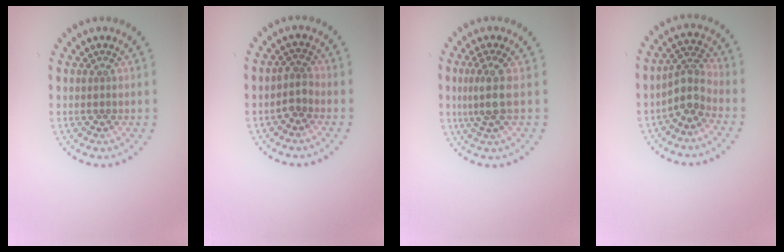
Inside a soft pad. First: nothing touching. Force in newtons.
{"total": 1.7, "press": 1.3, "slide": 1.0}
{"total": 2.6, "press": 2.0, "slide": 1.7}
{"total": 2.8, "press": 2.1, "slide": 1.8}